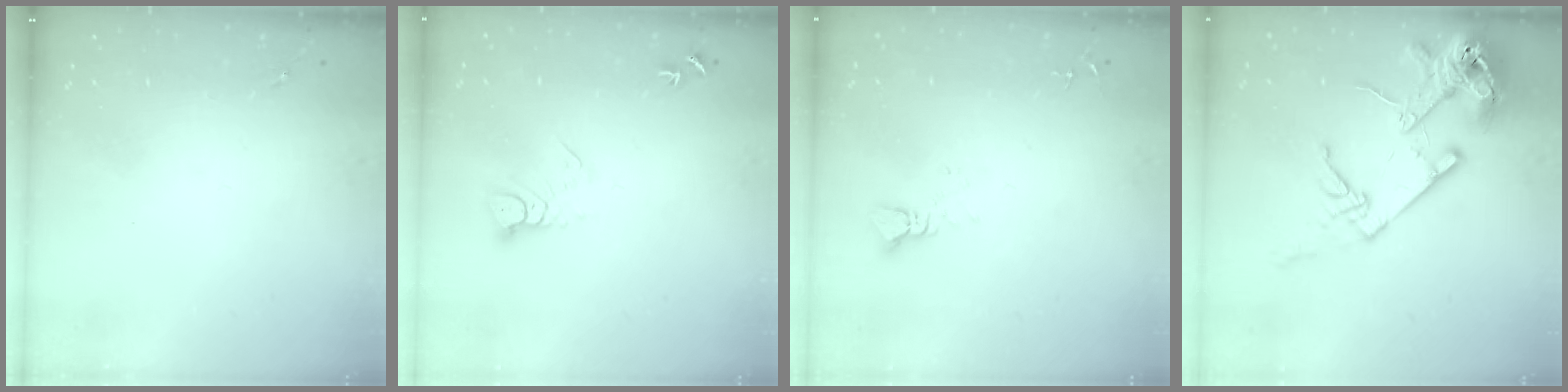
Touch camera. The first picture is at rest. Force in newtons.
{"total": 4.9, "press": 4.8, "slide": 0.3}
{"total": 2.4, "press": 2.4, "slide": 0.1}
{"total": 18.6, "press": 18.4, "slide": 2.2}